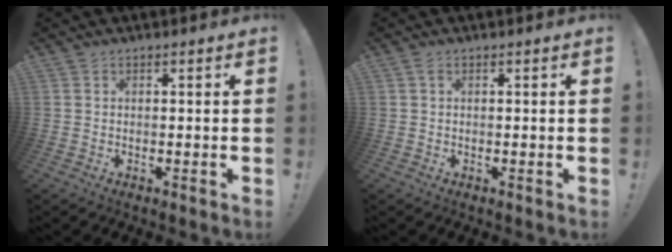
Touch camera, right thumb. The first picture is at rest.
{"total": 0.6, "force": [0.1, 0.2, 0.5], "torque": [-0.008, 0.000, 0.001]}